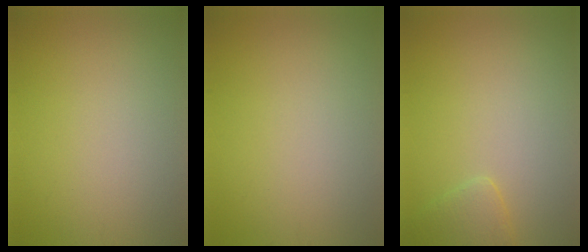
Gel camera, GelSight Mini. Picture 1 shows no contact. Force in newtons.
{"total": 0.0}
{"total": 1.9, "press": 1.9, "slide": 0.1}